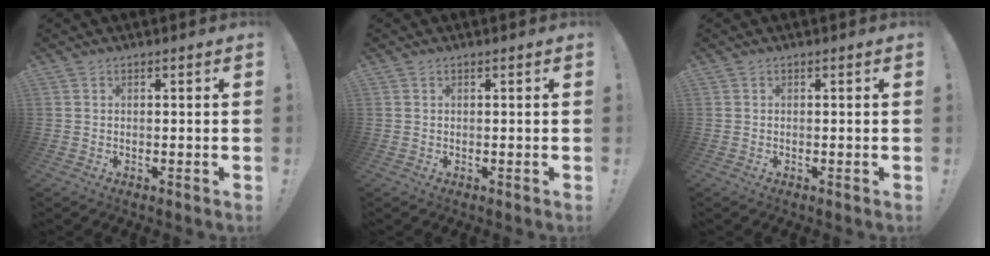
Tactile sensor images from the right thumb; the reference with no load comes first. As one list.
[{"total": 0.0}, {"total": 0.0}]